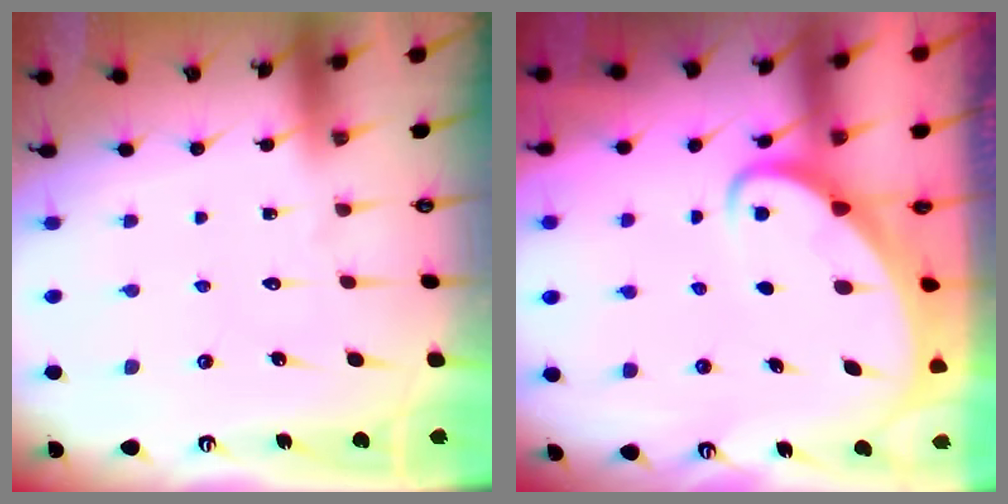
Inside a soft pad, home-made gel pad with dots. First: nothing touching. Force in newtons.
{"total": 3.0, "press": 3.0, "slide": 0.2}